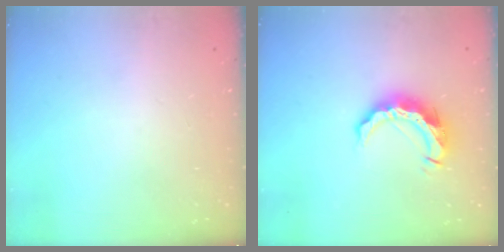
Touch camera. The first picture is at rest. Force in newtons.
{"total": 10.6, "press": 10.6, "slide": 0.8}